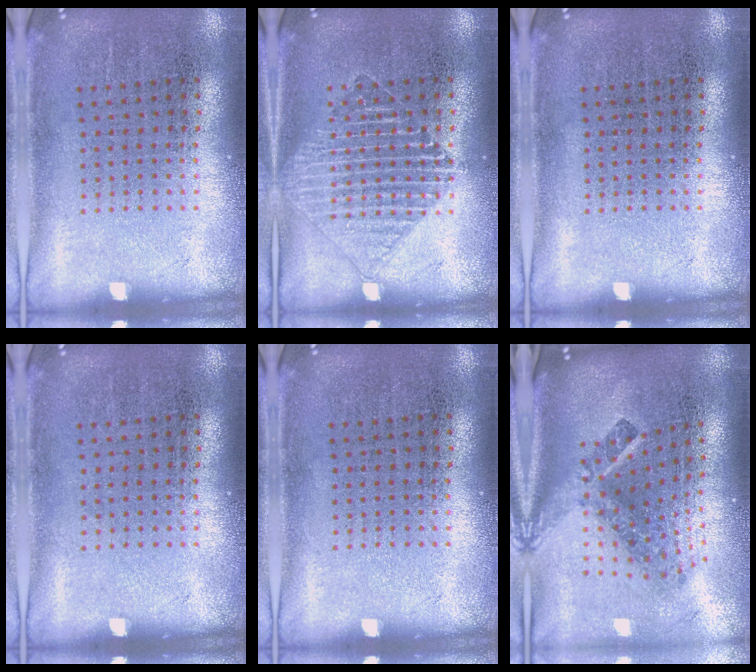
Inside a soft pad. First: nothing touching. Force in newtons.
{"total": 1.4, "press": 1.3, "slide": 0.3}
{"total": 0.0}
{"total": 0.0}
{"total": 0.0}
{"total": 2.8, "press": 1.6, "slide": 2.2}